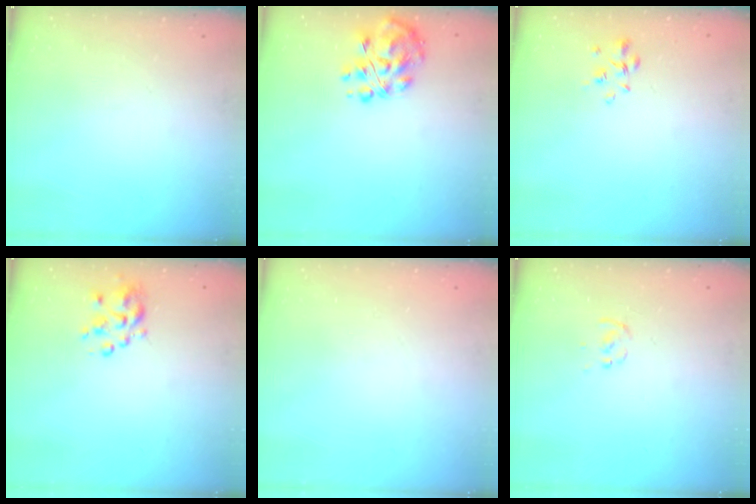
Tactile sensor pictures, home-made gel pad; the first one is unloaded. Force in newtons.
{"total": 10.1, "press": 9.9, "slide": 2.0}
{"total": 2.4, "press": 2.3, "slide": 0.8}
{"total": 4.7, "press": 4.6, "slide": 0.7}
{"total": 1.9, "press": 1.9, "slide": 0.2}
{"total": 1.1, "press": 1.1, "slide": 0.2}